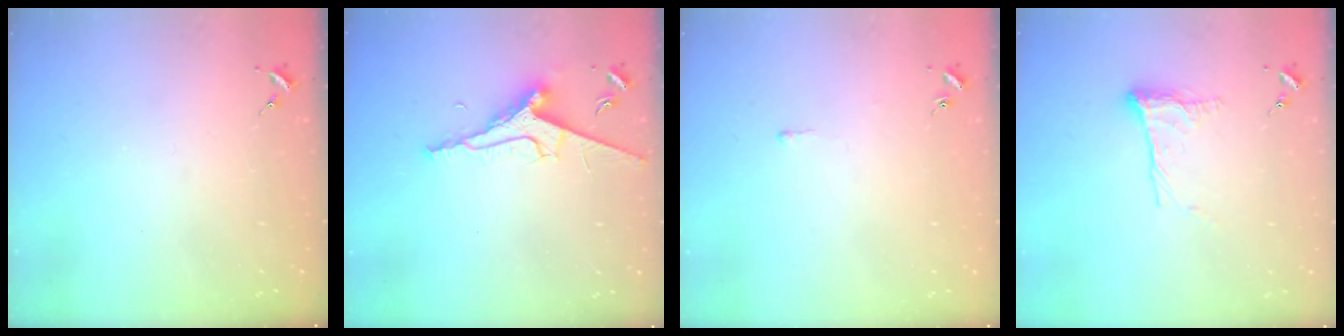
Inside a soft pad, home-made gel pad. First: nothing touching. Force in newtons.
{"total": 9.4, "press": 9.3, "slide": 1.2}
{"total": 2.6, "press": 2.6, "slide": 0.4}
{"total": 9.4, "press": 9.4, "slide": 0.7}